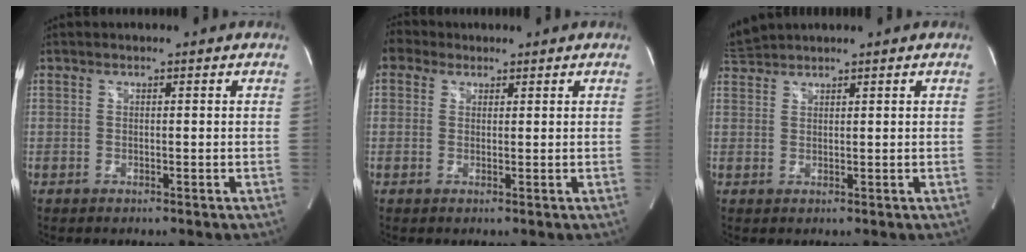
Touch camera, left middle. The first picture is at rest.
{"total": 1.9, "force": [1.5, 1.2, -0.3], "torque": [0.006, 0.016, 0.026]}
{"total": 2.6, "force": [2.6, -0.3, -0.2], "torque": [-0.008, 0.017, 0.060]}